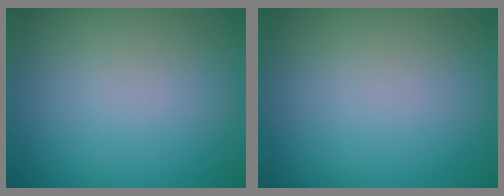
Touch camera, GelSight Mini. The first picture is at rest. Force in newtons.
{"total": 0.0}